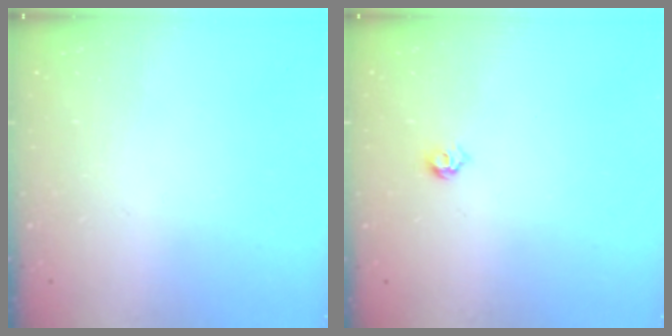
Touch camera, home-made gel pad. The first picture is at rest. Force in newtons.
{"total": 4.4, "press": 4.3, "slide": 0.9}